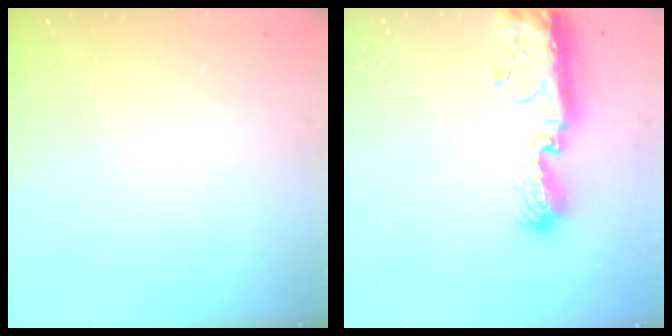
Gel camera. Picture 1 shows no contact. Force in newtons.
{"total": 12.1, "press": 12.0, "slide": 0.9}